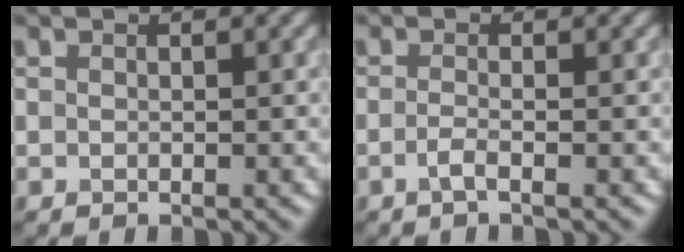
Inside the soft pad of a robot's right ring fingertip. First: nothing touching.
{"total": 1.2, "force": [-0.7, 0.0, 1.0], "torque": [-0.026, -0.001, -0.015]}